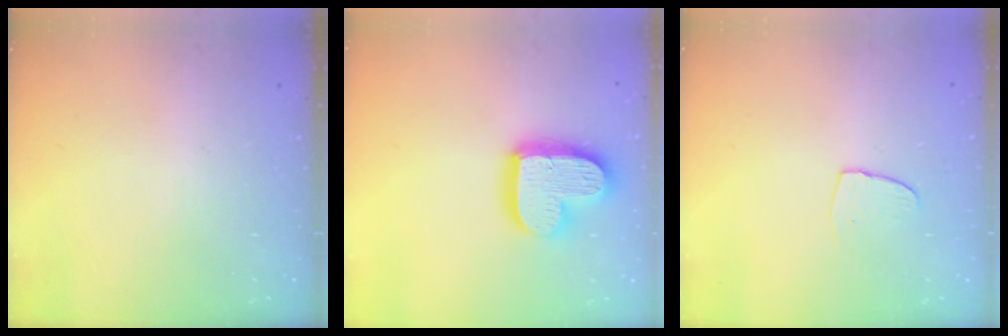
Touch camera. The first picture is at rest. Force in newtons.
{"total": 17.1, "press": 17.1, "slide": 1.4}
{"total": 4.2, "press": 4.2, "slide": 0.3}